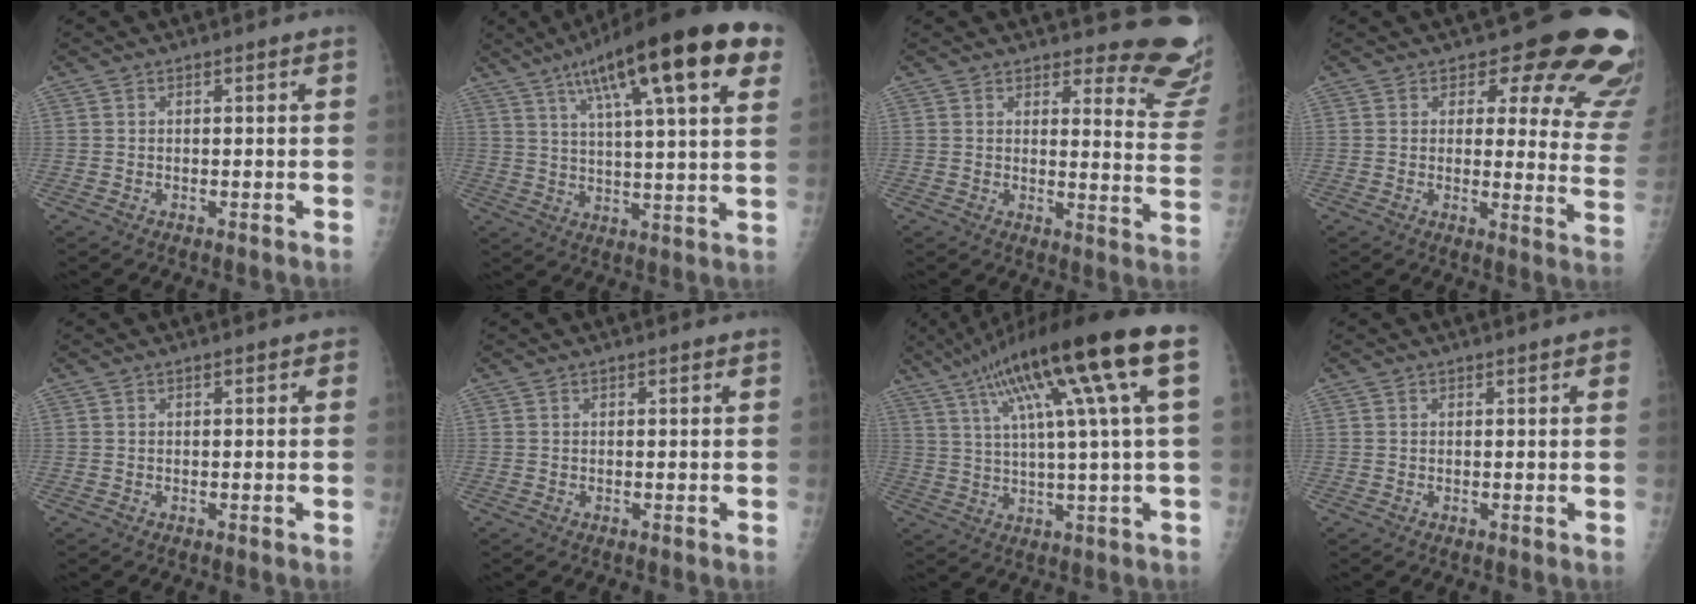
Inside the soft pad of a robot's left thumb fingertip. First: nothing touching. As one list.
[{"total": 24.5, "force": [12.0, 5.3, 20.7], "torque": [-0.305, 0.002, 0.177]}, {"total": 12.7, "force": [11.9, 3.1, 3.2], "torque": [0.006, -0.127, 0.109]}, {"total": 16.6, "force": [12.2, 6.8, 9.0], "torque": [-0.042, -0.081, 0.114]}, {"total": 1.1, "force": [0.4, 0.5, 0.8], "torque": [-0.006, 0.003, 0.002]}, {"total": 0.0}, {"total": 20.9, "force": [8.1, 1.7, 19.1], "torque": [-0.318, 0.018, 0.127]}, {"total": 2.1, "force": [1.1, 0.4, 1.8], "torque": [-0.016, 0.003, 0.009]}]